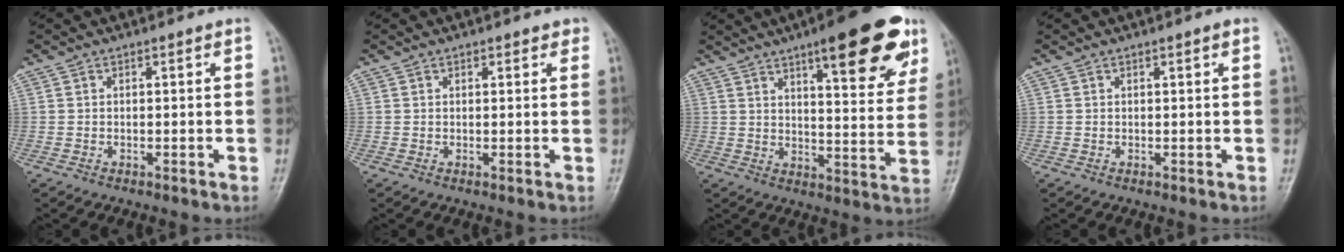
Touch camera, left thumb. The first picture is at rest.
{"total": 1.4, "force": [1.0, 0.8, 0.7], "torque": [0.002, -0.003, 0.007]}
{"total": 19.5, "force": [11.3, 5.5, 14.9], "torque": [-0.161, -0.040, 0.153]}
{"total": 0.8, "force": [0.4, 0.1, 0.7], "torque": [-0.012, 0.001, 0.005]}